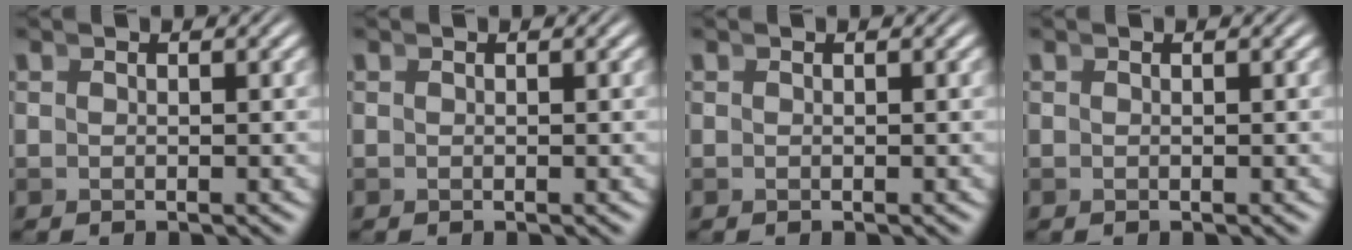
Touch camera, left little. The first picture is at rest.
{"total": 0.0}
{"total": 0.0}
{"total": 0.0}